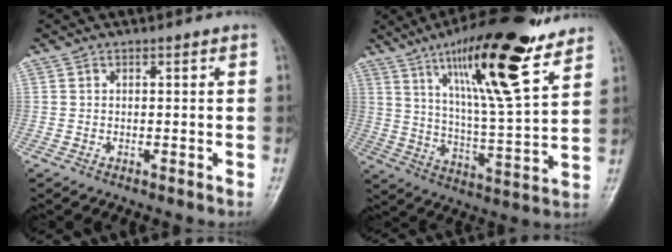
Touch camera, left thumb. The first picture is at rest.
{"total": 20.9, "force": [12.8, 4.1, 16.0], "torque": [-0.239, -0.054, 0.212]}